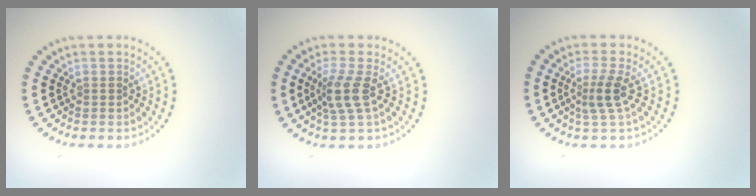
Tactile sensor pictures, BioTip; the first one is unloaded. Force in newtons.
{"total": 2.7, "press": 2.0, "slide": 1.8}
{"total": 2.4, "press": 1.7, "slide": 1.7}